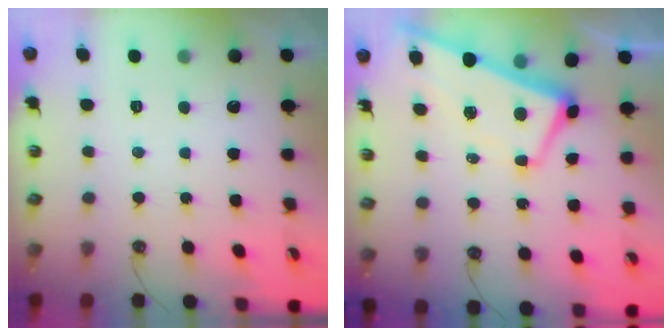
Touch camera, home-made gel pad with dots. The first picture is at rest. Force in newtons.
{"total": 1.1, "press": 0.7, "slide": 0.8}